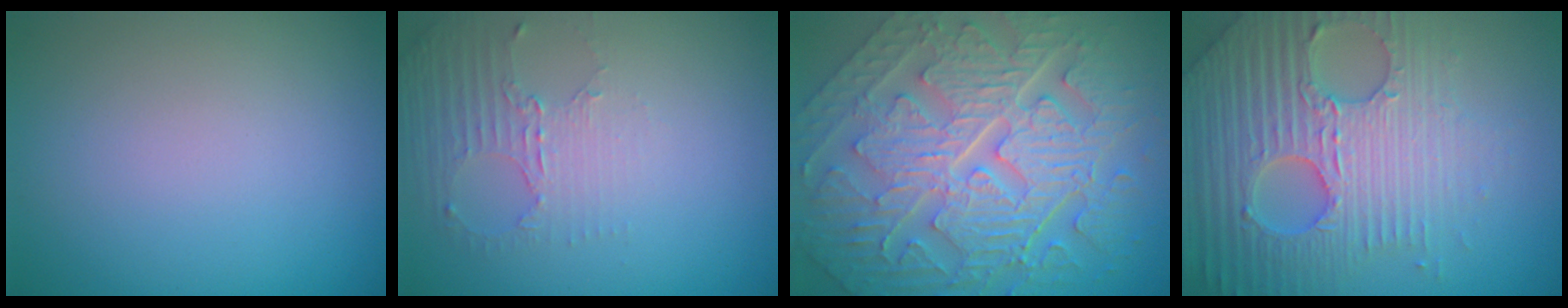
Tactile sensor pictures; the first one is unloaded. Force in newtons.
{"total": 2.6, "press": 2.0, "slide": 1.7}
{"total": 11.6, "press": 7.9, "slide": 8.4}
{"total": 7.3, "press": 7.1, "slide": 1.8}